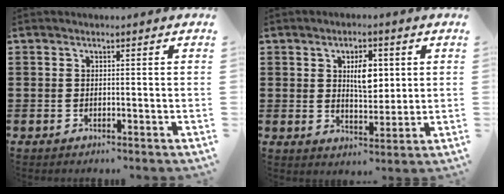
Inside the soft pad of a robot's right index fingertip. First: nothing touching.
{"total": 5.9, "force": [1.7, 3.0, 4.8], "torque": [-0.079, 0.003, 0.022]}